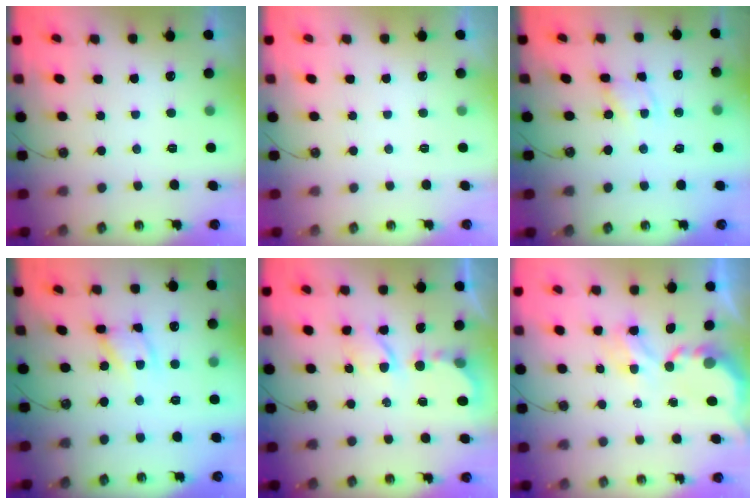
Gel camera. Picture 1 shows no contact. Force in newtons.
{"total": 0.0}
{"total": 2.7, "press": 2.7, "slide": 0.2}
{"total": 9.9, "press": 9.9, "slide": 0.8}
{"total": 6.2, "press": 6.2, "slide": 0.5}
{"total": 4.6, "press": 4.6, "slide": 0.3}